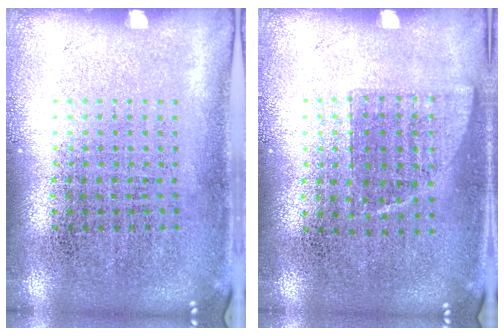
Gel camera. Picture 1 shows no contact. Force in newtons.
{"total": 0.8, "press": 0.7, "slide": 0.4}